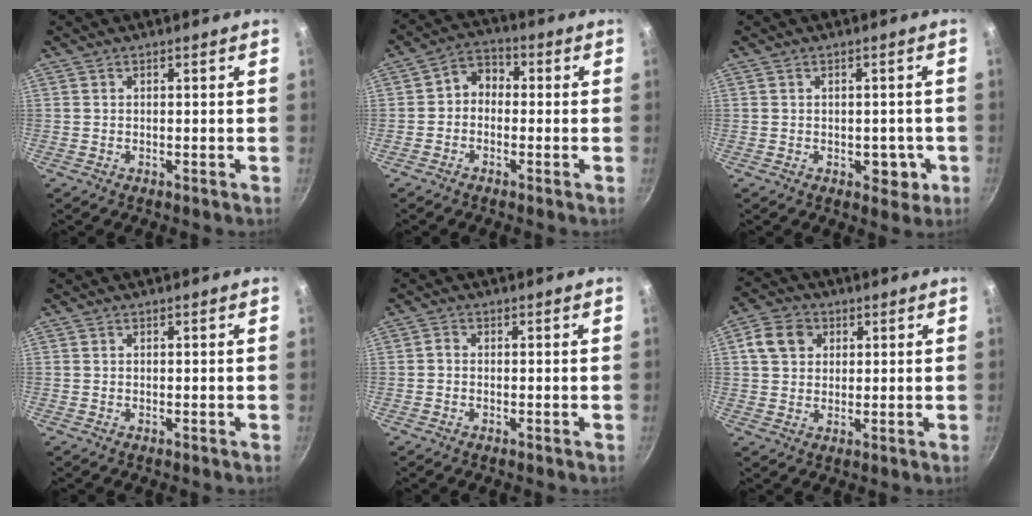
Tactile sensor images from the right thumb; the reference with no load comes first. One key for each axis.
{"total": 5.0, "fx": -0.7, "fy": 4.1, "fz": 2.9, "tx": -0.025, "ty": 0.023, "tz": -0.028}
{"total": 4.1, "fx": -1.0, "fy": 2.8, "fz": 2.8, "tx": -0.004, "ty": 0.005, "tz": -0.010}
{"total": 0.0}
{"total": 1.0, "fx": -0.4, "fy": 0.7, "fz": 0.6, "tx": -0.011, "ty": 0.006, "tz": -0.010}
{"total": 7.0, "fx": 2.1, "fy": 5.8, "fz": 3.4, "tx": -0.038, "ty": 0.006, "tz": 0.028}